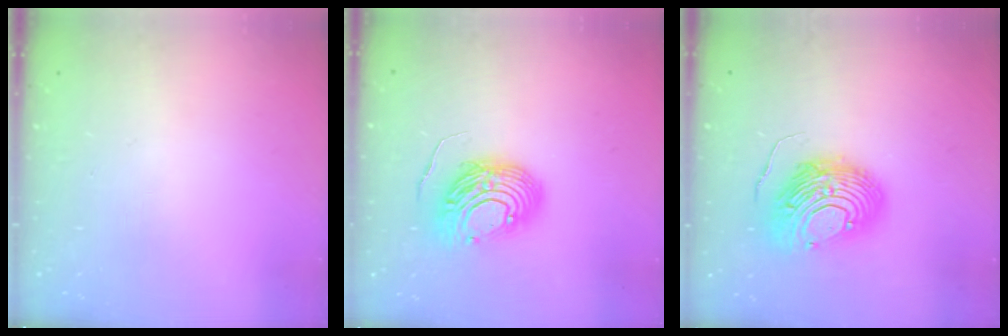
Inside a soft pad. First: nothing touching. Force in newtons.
{"total": 12.6, "press": 12.5, "slide": 1.1}
{"total": 13.8, "press": 13.7, "slide": 1.3}